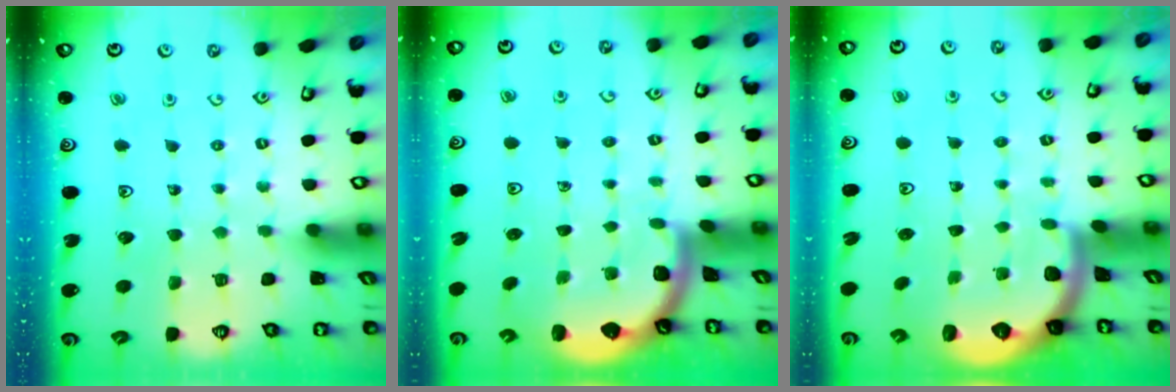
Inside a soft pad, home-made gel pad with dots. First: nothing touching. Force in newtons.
{"total": 1.4, "press": 1.4, "slide": 0.1}
{"total": 1.6, "press": 1.6, "slide": 0.1}